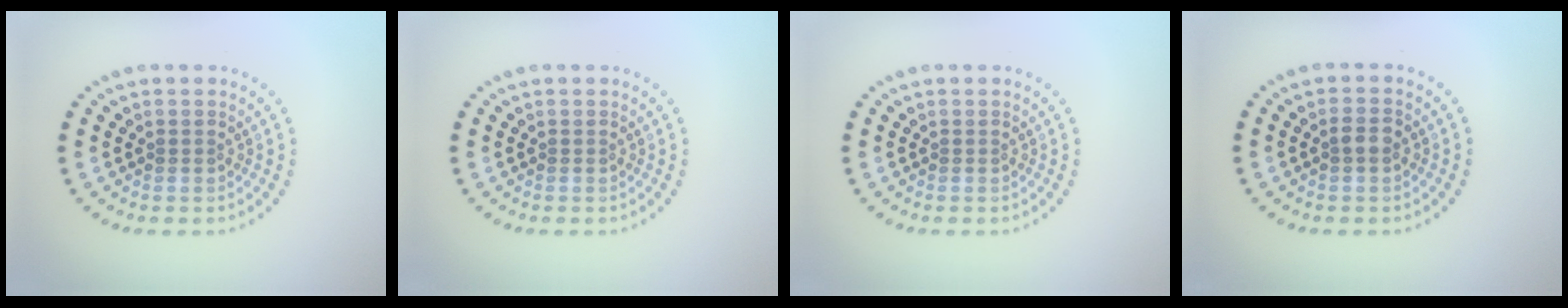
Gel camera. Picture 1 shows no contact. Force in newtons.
{"total": 0.0}
{"total": 0.0}
{"total": 1.7, "press": 1.7, "slide": 0.1}